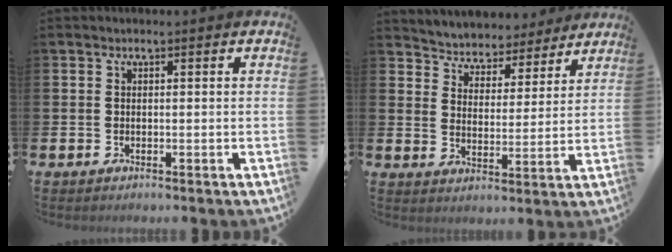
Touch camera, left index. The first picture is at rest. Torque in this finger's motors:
{"motor_torque": [0.55, -1.12, 0.17, 0.05]}